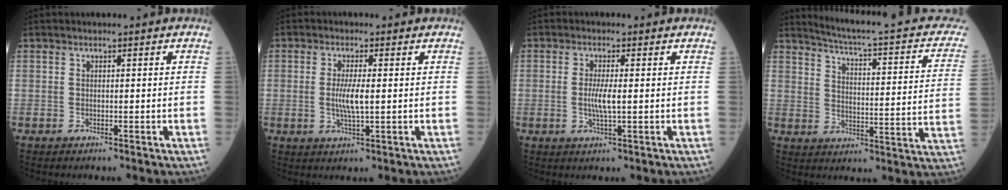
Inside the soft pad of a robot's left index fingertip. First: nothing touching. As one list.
[{"total": 4.0, "force": [-0.1, 0.5, 4.0], "torque": [-0.083, -0.009, -0.003]}, {"total": 3.3, "force": [-0.2, 0.4, 3.3], "torque": [-0.068, -0.007, -0.005]}, {"total": 19.2, "force": [16.4, 2.5, 9.7], "torque": [-0.130, -0.041, 0.187]}]